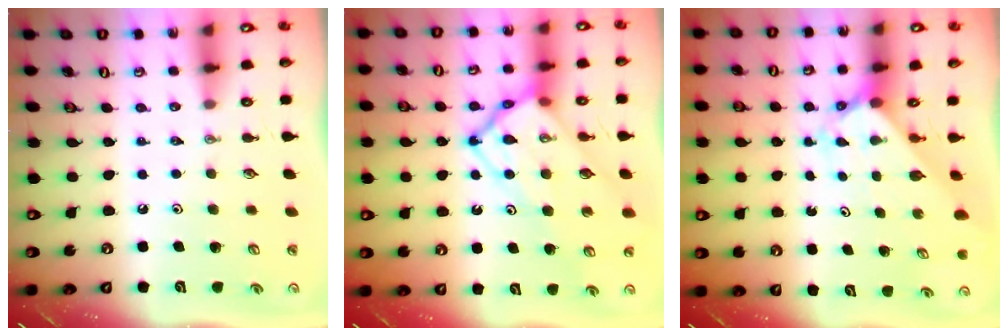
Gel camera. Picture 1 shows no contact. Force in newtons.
{"total": 17.0, "press": 16.9, "slide": 1.7}
{"total": 2.0, "press": 2.0, "slide": 0.1}